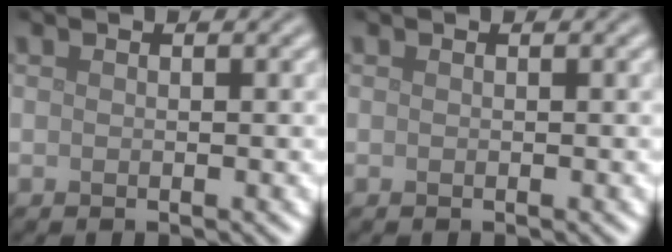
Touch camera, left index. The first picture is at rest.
{"total": 0.0}